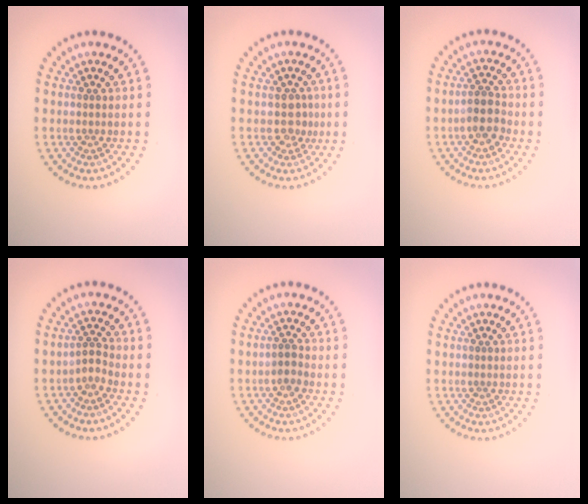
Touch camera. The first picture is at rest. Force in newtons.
{"total": 1.5, "press": 1.3, "slide": 0.7}
{"total": 2.4, "press": 2.2, "slide": 1.0}
{"total": 1.4, "press": 1.0, "slide": 1.0}
{"total": 1.0, "press": 0.8, "slide": 0.7}
{"total": 0.0}